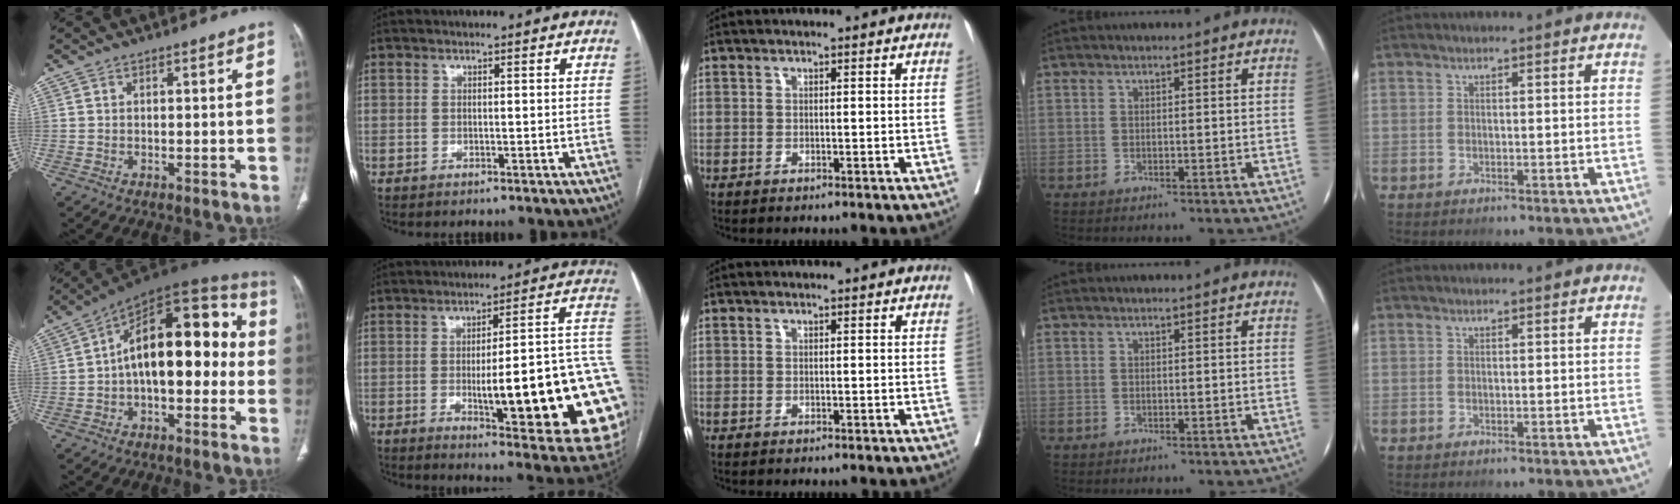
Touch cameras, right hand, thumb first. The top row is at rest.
{"thumb": {"total": 20.5, "force": [-0.3, 10.7, 17.6], "torque": [-0.230, 0.055, -0.016]}, "index": {"total": 25.0, "force": [-4.0, 4.0, 24.4], "torque": [-0.221, 0.005, -0.044]}}